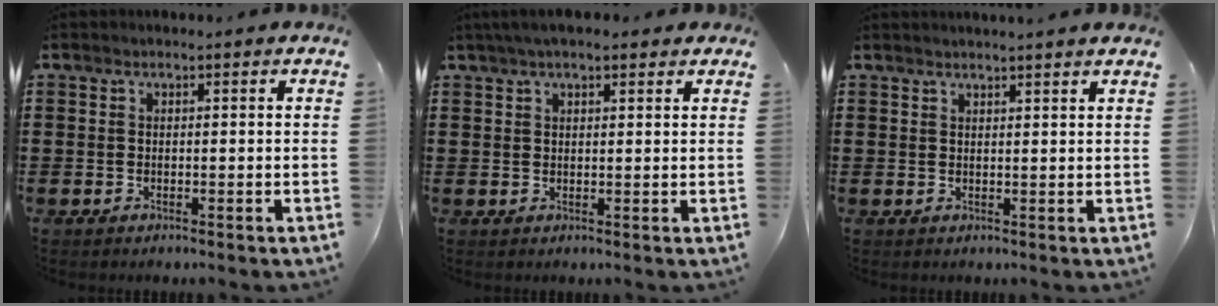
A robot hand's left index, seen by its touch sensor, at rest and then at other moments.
{"total": 3.5, "force": [2.6, 0.9, 2.1], "torque": [-0.047, 0.009, 0.048]}
{"total": 1.6, "force": [1.5, -0.4, 0.2], "torque": [-0.005, 0.000, 0.029]}